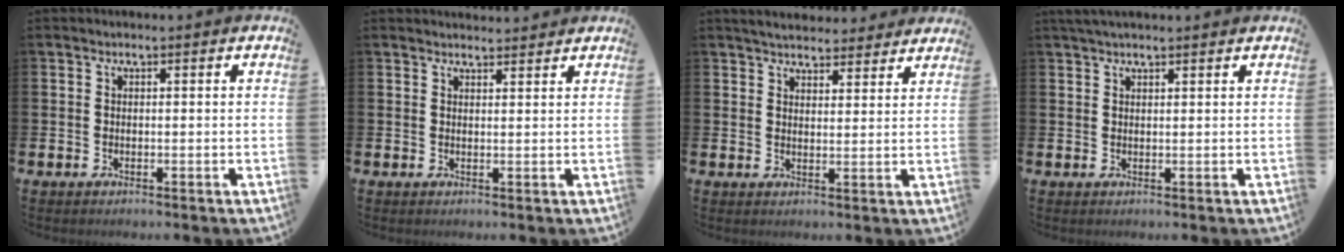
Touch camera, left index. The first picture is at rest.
{"total": 2.1, "force": [2.0, 0.2, -0.1], "torque": [0.009, -0.013, 0.035]}
{"total": 4.2, "force": [4.1, 0.7, 0.3], "torque": [-0.016, -0.021, 0.074]}
{"total": 1.9, "force": [1.7, 0.3, 0.7], "torque": [-0.016, 0.003, 0.032]}